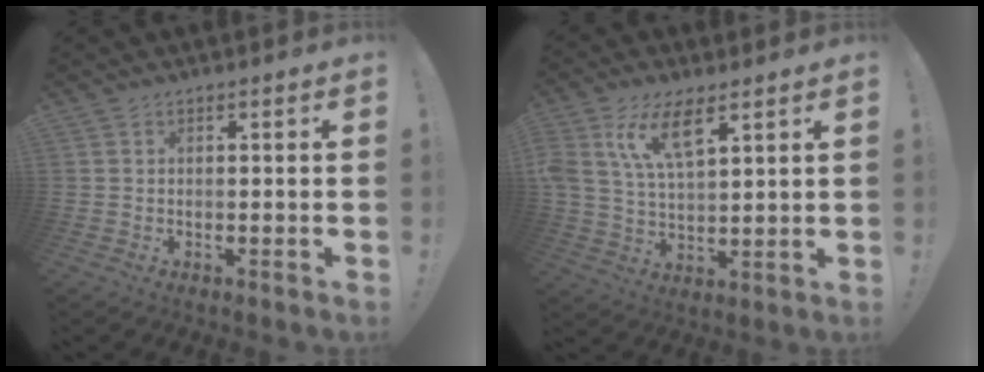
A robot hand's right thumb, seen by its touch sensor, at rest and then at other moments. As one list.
[{"total": 12.0, "force": [6.6, 4.9, 8.8], "torque": [-0.177, -0.015, 0.120]}]